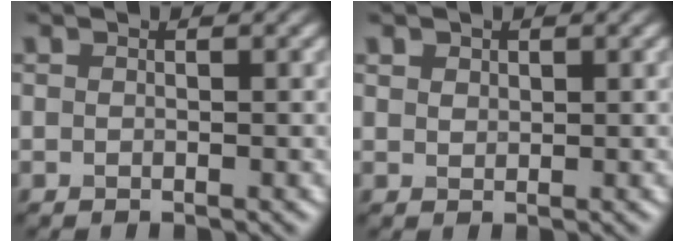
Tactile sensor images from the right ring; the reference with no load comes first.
{"total": 1.1, "force": [0.8, 0.7, 0.3], "torque": [-0.005, 0.000, 0.014]}